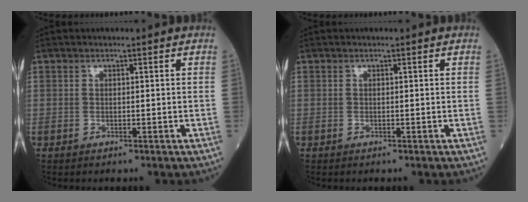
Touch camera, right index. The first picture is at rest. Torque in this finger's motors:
{"motor_torque": [0.00, 0.00, 0.00, 0.00]}